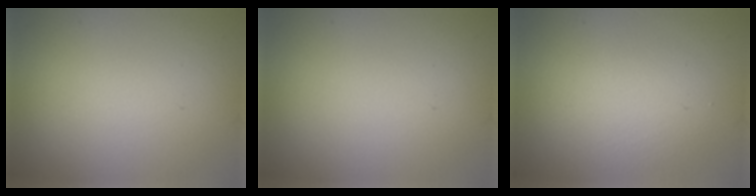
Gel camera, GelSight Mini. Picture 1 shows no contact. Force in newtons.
{"total": 0.0}
{"total": 2.7, "press": 2.7, "slide": 0.1}